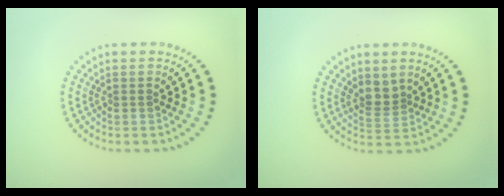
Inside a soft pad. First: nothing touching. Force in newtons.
{"total": 2.2, "press": 1.7, "slide": 1.3}